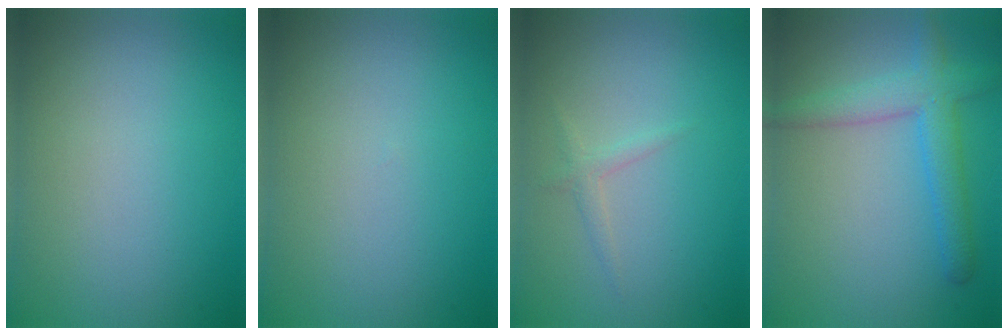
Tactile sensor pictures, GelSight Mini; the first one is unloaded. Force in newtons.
{"total": 0.0}
{"total": 1.1, "press": 1.1, "slide": 0.0}
{"total": 3.9, "press": 3.9, "slide": 0.1}